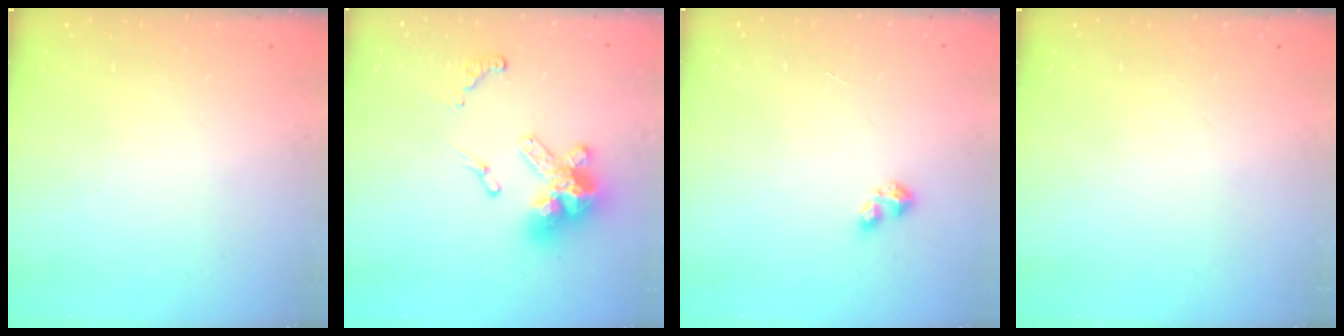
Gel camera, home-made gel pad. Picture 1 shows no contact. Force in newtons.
{"total": 14.1, "press": 14.1, "slide": 0.9}
{"total": 1.9, "press": 1.9, "slide": 0.4}
{"total": 0.0}